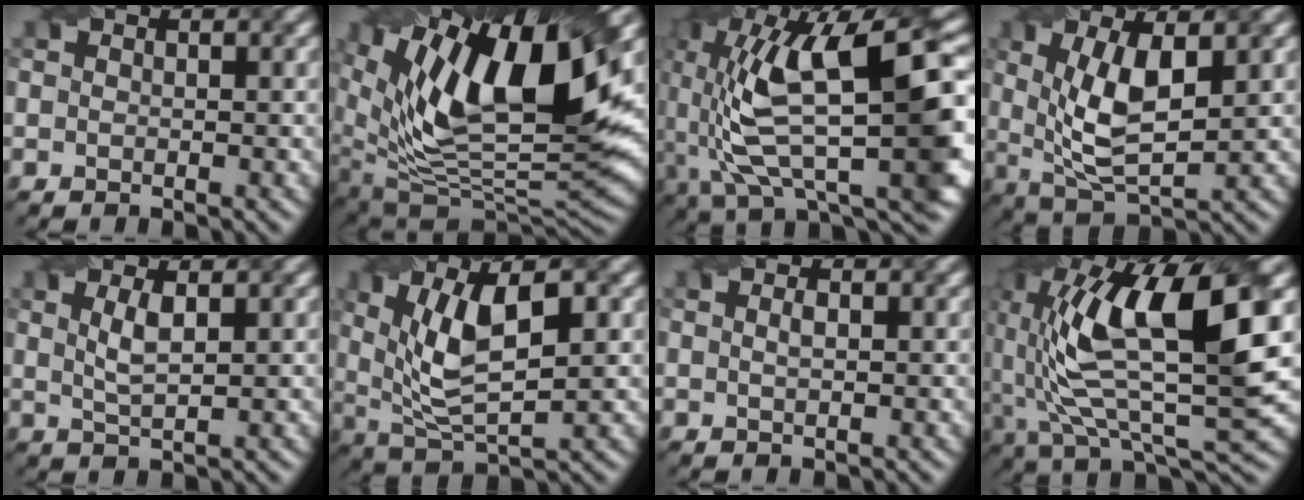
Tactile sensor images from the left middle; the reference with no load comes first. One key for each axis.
{"total": 15.2, "fx": 6.7, "fy": 6.3, "fz": 12.1, "tx": -0.227, "ty": 0.010, "tz": 0.115}
{"total": 13.9, "fx": 1.5, "fy": 5.2, "fz": 12.8, "tx": -0.238, "ty": 0.012, "tz": 0.032}
{"total": 6.8, "fx": 1.1, "fy": 2.6, "fz": 6.1, "tx": -0.125, "ty": -0.007, "tz": 0.023}
{"total": 2.4, "fx": 0.8, "fy": 0.7, "fz": 2.2, "tx": -0.044, "ty": -0.001, "tz": 0.019}
{"total": 8.0, "fx": 1.8, "fy": 3.2, "fz": 7.1, "tx": -0.143, "ty": -0.001, "tz": 0.032}
{"total": 0.9, "fx": 0.1, "fy": 0.3, "fz": 0.8, "tx": -0.017, "ty": 0.002, "tz": 0.004}
{"total": 14.2, "fx": 3.1, "fy": 5.0, "fz": 12.9, "tx": -0.252, "ty": 0.001, "tz": 0.056}